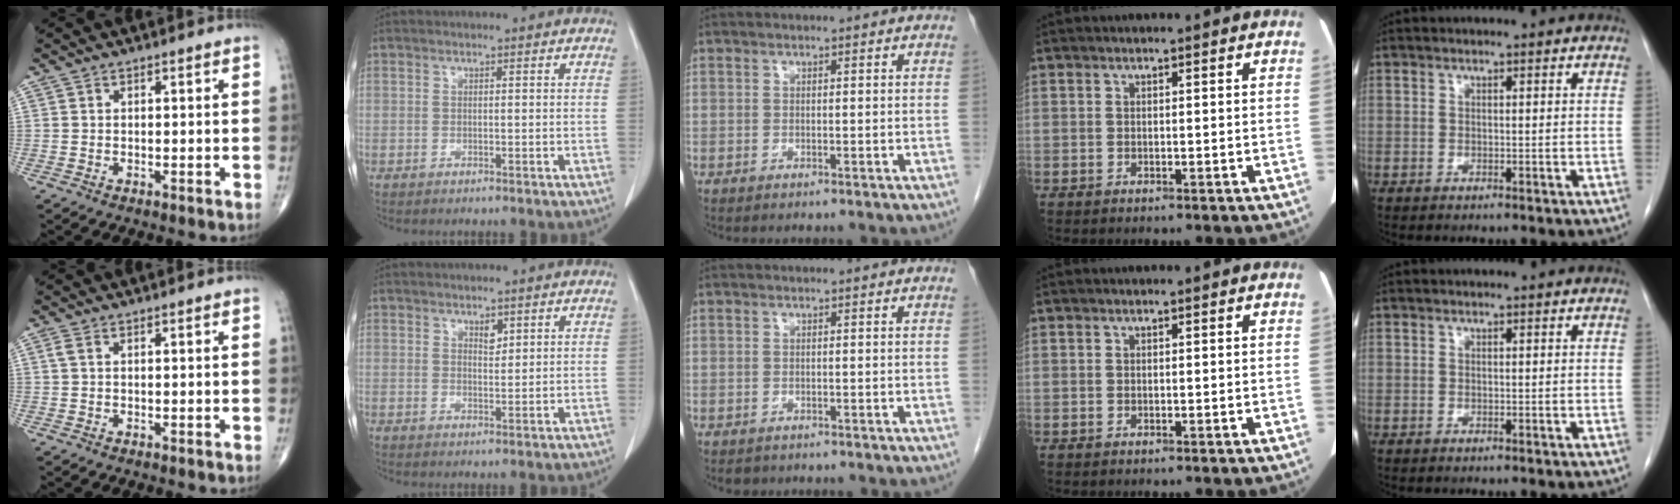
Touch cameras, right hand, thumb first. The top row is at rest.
{"thumb": {"total": 1.1, "force": [0.3, 0.4, 1.0], "torque": [-0.031, 0.009, 0.007]}, "index": {"total": 1.8, "force": [1.2, 0.8, 1.1], "torque": [-0.015, -0.005, 0.022]}, "middle": {"total": 1.1, "force": [-0.9, 0.7, 0.1], "torque": [-0.009, -0.001, -0.011]}}